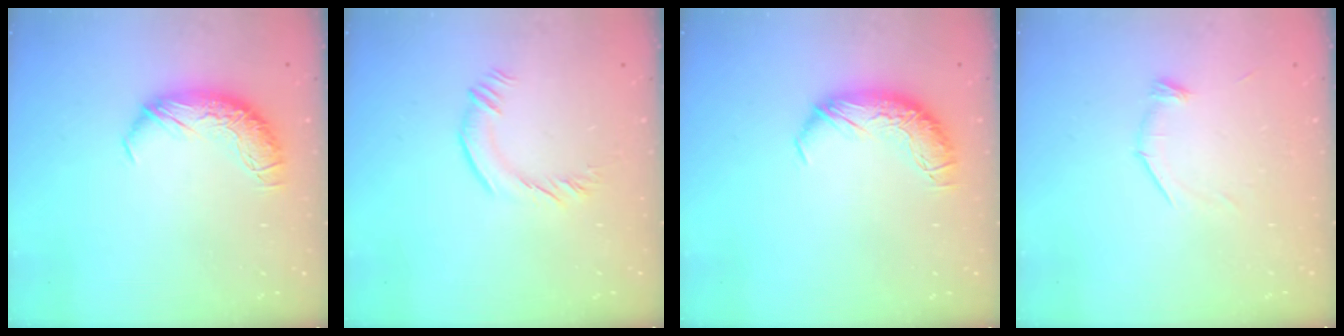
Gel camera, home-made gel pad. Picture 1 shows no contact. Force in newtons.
{"total": 2.5, "press": 2.3, "slide": 0.9}
{"total": 0.0}
{"total": 8.6, "press": 8.6, "slide": 0.7}